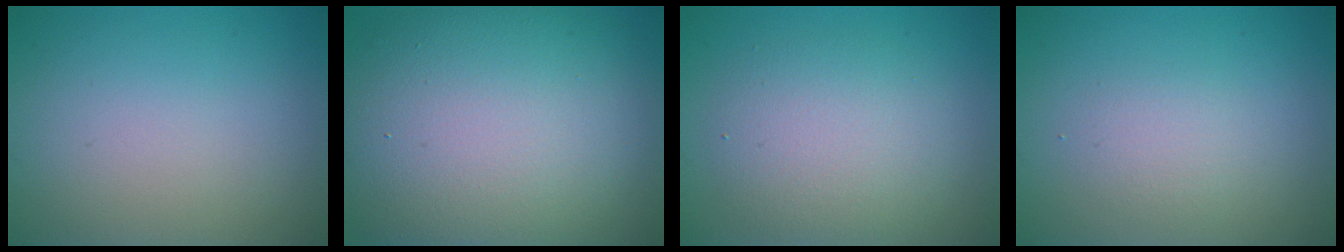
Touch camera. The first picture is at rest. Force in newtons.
{"total": 15.4, "press": 15.4, "slide": 0.9}
{"total": 4.6, "press": 4.6, "slide": 0.2}
{"total": 1.7, "press": 1.7, "slide": 0.1}